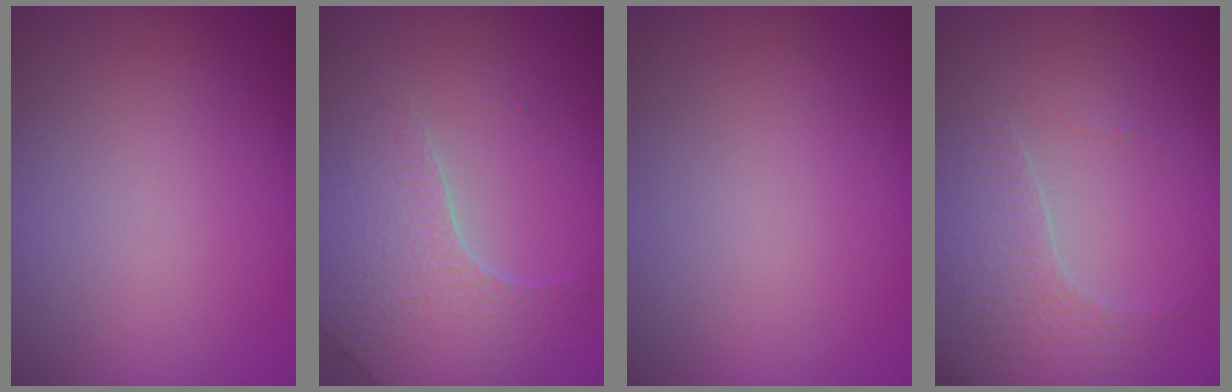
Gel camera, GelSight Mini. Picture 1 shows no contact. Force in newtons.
{"total": 4.3, "press": 4.2, "slide": 0.8}
{"total": 0.0}
{"total": 4.3, "press": 3.0, "slide": 3.1}